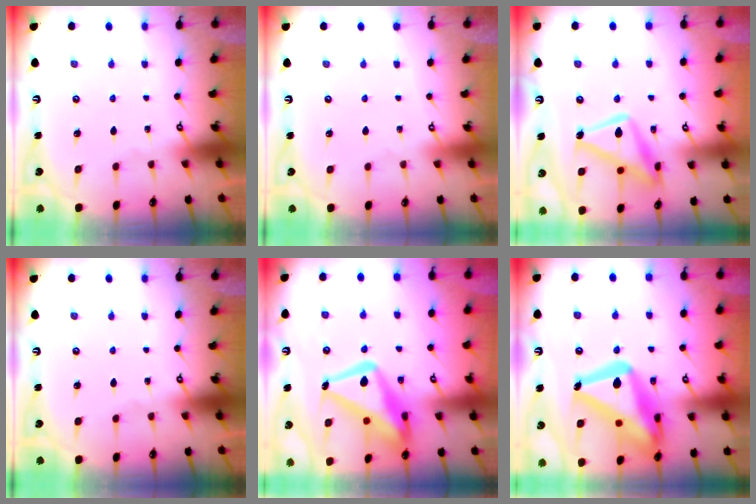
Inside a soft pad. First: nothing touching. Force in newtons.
{"total": 4.0, "press": 4.0, "slide": 0.1}
{"total": 14.8, "press": 14.8, "slide": 1.0}
{"total": 0.0}
{"total": 18.7, "press": 18.6, "slide": 1.7}
{"total": 24.9, "press": 24.8, "slide": 2.1}